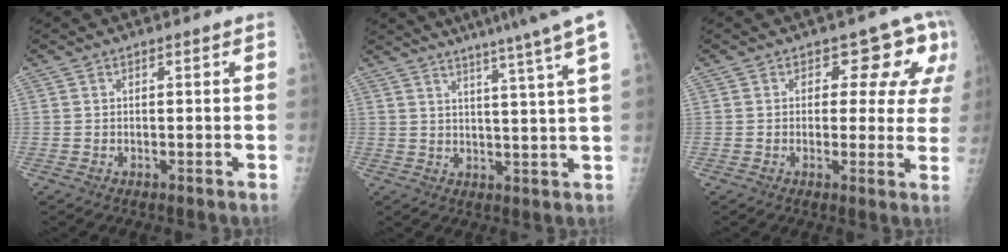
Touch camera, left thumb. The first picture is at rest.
{"total": 12.1, "force": [9.1, -1.9, 7.7], "torque": [-0.109, -0.048, 0.110]}
{"total": 8.5, "force": [4.1, 5.1, 5.4], "torque": [-0.020, -0.015, 0.037]}